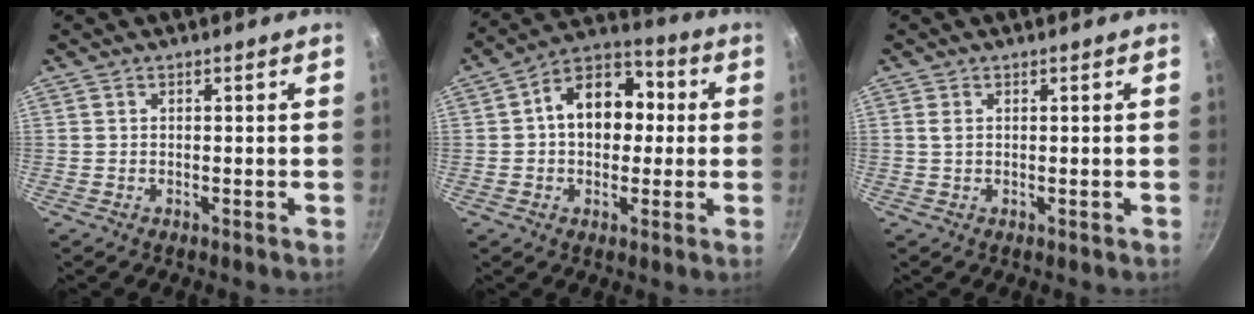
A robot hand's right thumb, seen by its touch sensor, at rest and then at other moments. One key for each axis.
{"total": 13.8, "fx": 1.3, "fy": 10.0, "fz": 9.4, "tx": -0.094, "ty": 0.033, "tz": 0.001}
{"total": 1.1, "fx": 0.4, "fy": 0.5, "fz": 0.9, "tx": -0.020, "ty": 0.000, "tz": 0.007}